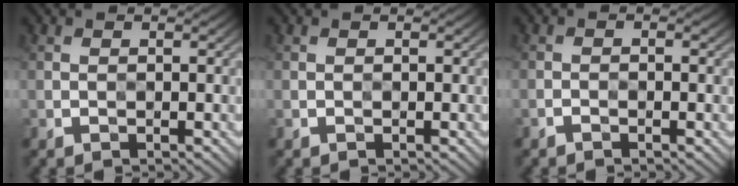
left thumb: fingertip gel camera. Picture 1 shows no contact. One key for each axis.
{"total": 0.0}
{"total": 0.7, "fx": -0.7, "fy": 0.0, "fz": 0.0, "tx": 0.000, "ty": -0.001, "tz": -0.017}